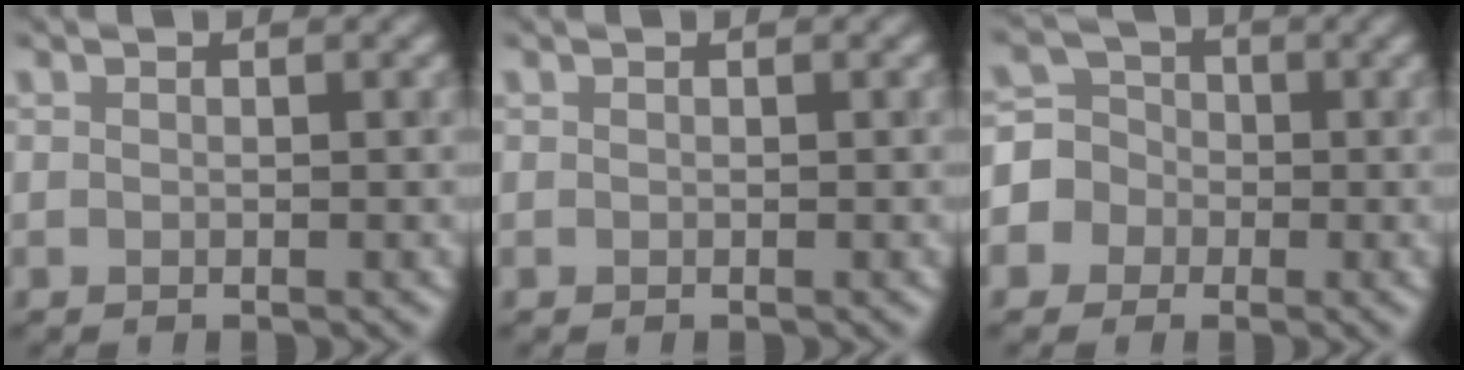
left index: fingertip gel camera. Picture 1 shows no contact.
{"total": 0.0}
{"total": 4.8, "force": [-1.5, 4.6, 0.2], "torque": [0.008, 0.017, -0.052]}